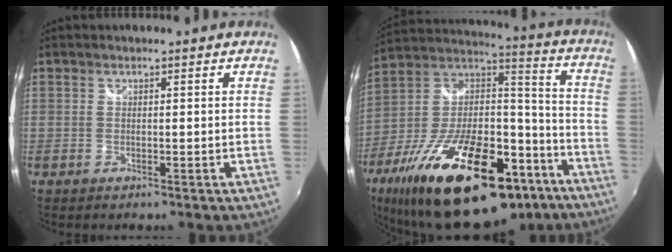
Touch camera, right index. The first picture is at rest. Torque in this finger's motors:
{"motor_torque": [2.14, 0.00, 1.05, 0.20]}